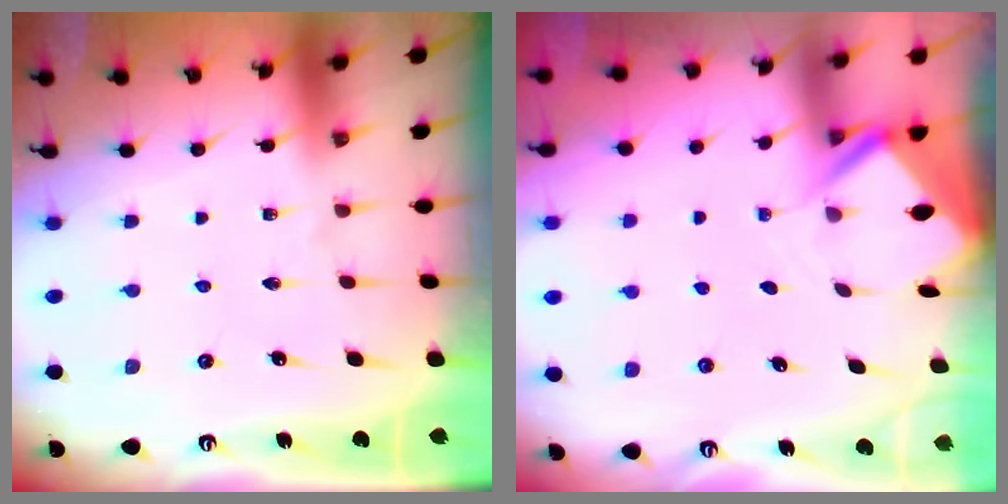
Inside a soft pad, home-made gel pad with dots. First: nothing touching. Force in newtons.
{"total": 3.0, "press": 3.0, "slide": 0.3}